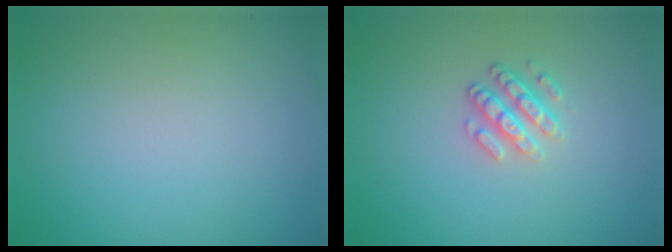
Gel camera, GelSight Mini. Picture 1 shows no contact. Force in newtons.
{"total": 2.6, "press": 2.4, "slide": 1.1}